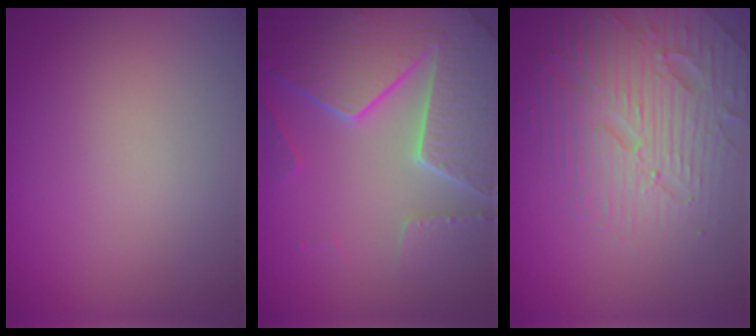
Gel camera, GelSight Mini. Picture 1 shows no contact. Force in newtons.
{"total": 8.2, "press": 5.9, "slide": 5.7}
{"total": 4.8, "press": 4.7, "slide": 1.1}